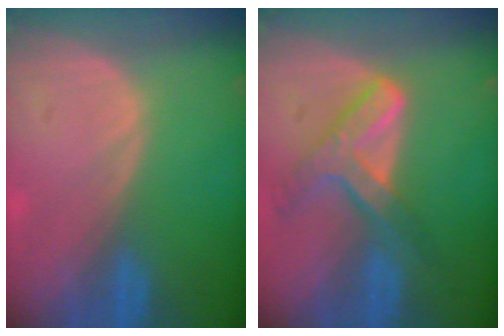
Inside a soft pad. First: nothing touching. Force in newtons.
{"total": 7.4, "press": 6.2, "slide": 4.0}